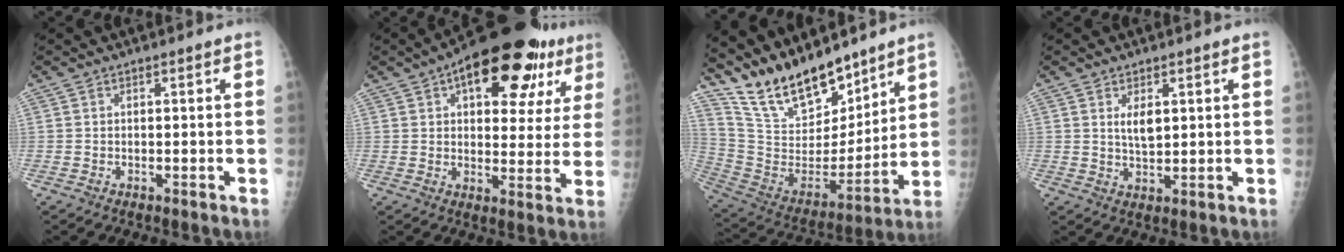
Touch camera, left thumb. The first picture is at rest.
{"total": 22.3, "force": [11.0, 10.5, 16.3], "torque": [-0.189, 0.002, 0.152]}
{"total": 20.1, "force": [16.8, 6.9, 8.5], "torque": [-0.115, -0.092, 0.314]}
{"total": 3.5, "force": [1.3, 1.6, 2.8], "torque": [-0.042, -0.015, 0.029]}